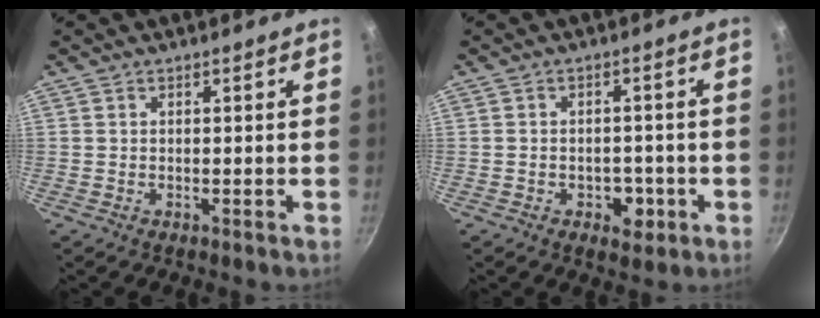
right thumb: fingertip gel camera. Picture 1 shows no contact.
{"total": 4.8, "force": [-1.8, 3.4, 2.9], "torque": [-0.020, 0.008, -0.019]}